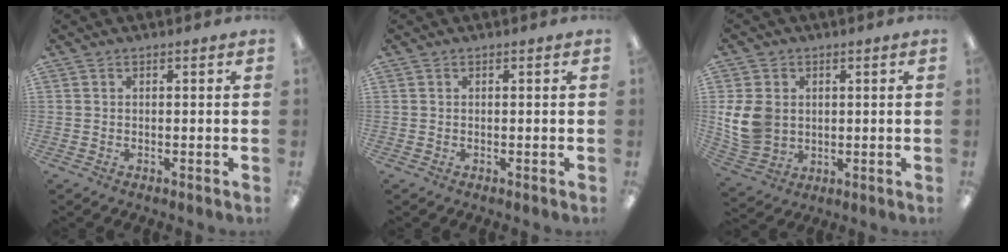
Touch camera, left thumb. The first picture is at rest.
{"total": 0.0}
{"total": 10.3, "force": [1.5, 8.6, 5.4], "torque": [-0.124, 0.011, 0.032]}